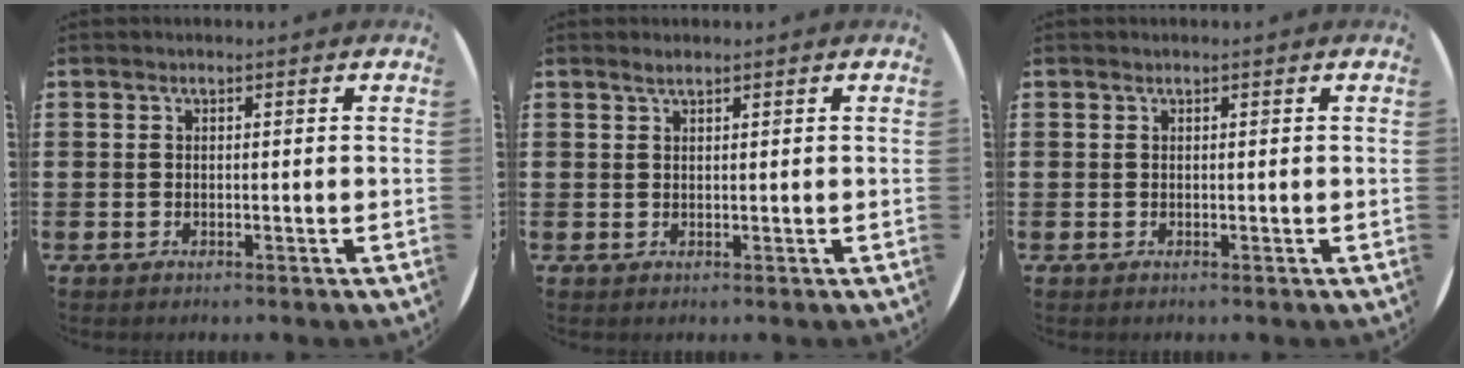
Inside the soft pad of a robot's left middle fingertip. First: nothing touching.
{"total": 1.1, "force": [1.0, 0.1, 0.5], "torque": [-0.009, 0.003, 0.017]}
{"total": 0.0}